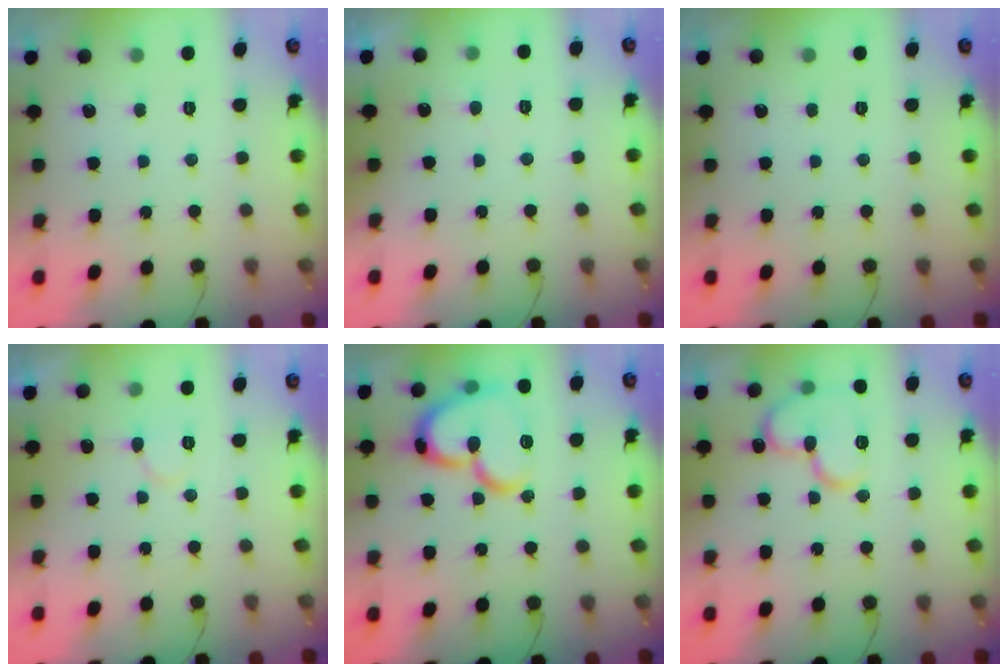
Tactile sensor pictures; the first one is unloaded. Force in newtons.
{"total": 4.1, "press": 4.1, "slide": 0.4}
{"total": 0.0}
{"total": 6.5, "press": 6.5, "slide": 0.7}
{"total": 19.7, "press": 19.5, "slide": 2.2}
{"total": 14.8, "press": 14.7, "slide": 1.8}